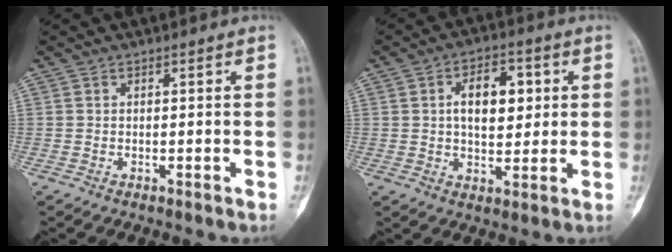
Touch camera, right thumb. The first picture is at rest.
{"total": 9.9, "force": [2.1, 5.7, 7.8], "torque": [-0.088, -0.001, 0.032]}